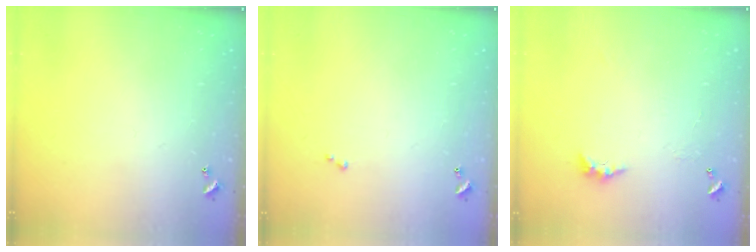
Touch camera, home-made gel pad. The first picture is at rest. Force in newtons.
{"total": 0.0}
{"total": 3.0, "press": 2.9, "slide": 0.7}